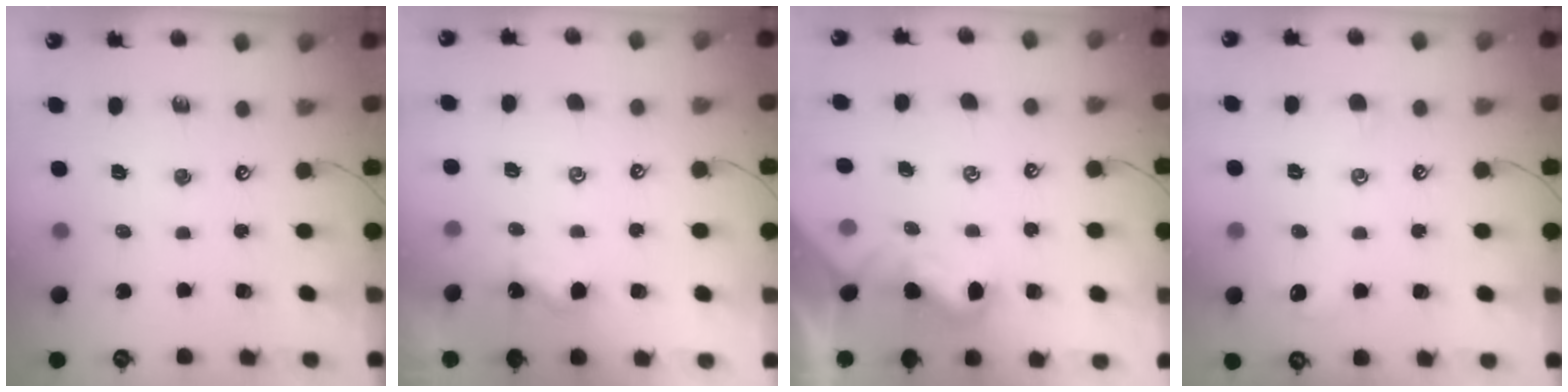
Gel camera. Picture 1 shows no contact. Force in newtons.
{"total": 3.0, "press": 3.0, "slide": 0.1}
{"total": 0.9, "press": 0.9, "slide": 0.4}
{"total": 0.6, "press": 0.1, "slide": 0.6}